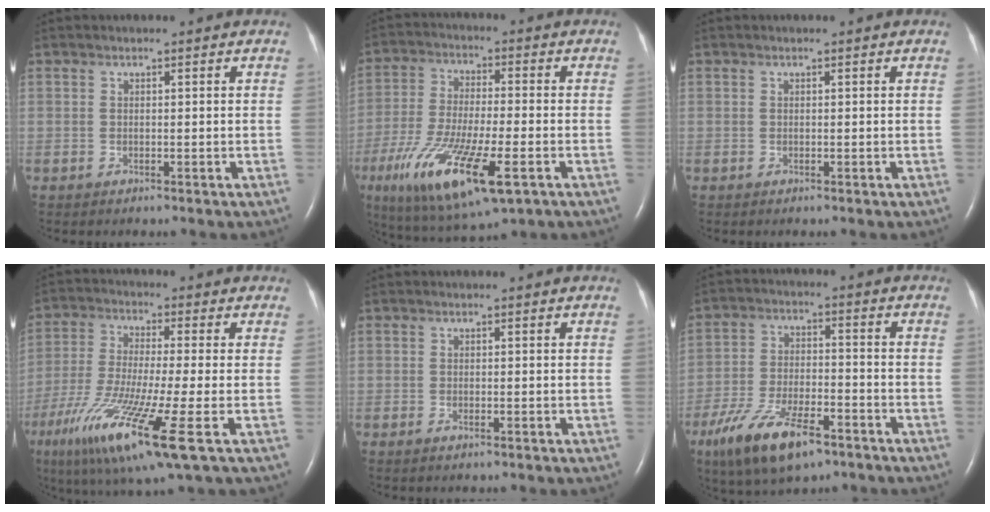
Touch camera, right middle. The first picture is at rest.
{"total": 16.5, "force": [-7.2, 3.7, 14.3], "torque": [-0.293, -0.037, -0.117]}
{"total": 0.0}
{"total": 15.7, "force": [-7.0, 0.5, 14.1], "torque": [-0.280, -0.047, -0.126]}
{"total": 0.7, "force": [-0.4, 0.2, 0.5], "torque": [-0.010, -0.001, -0.003]}
{"total": 13.1, "force": [-8.1, 4.4, 9.3], "torque": [-0.179, -0.014, -0.140]}